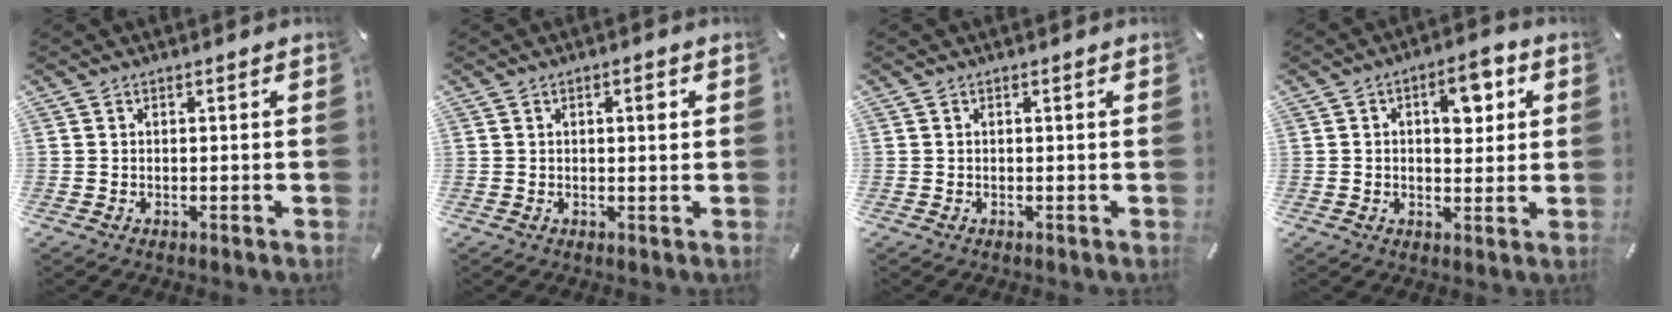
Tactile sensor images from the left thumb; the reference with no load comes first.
{"total": 2.1, "force": [0.6, 0.8, 1.9], "torque": [-0.022, -0.001, 0.004]}
{"total": 0.0}
{"total": 8.5, "force": [2.3, 4.8, 6.6], "torque": [-0.082, -0.003, 0.031]}